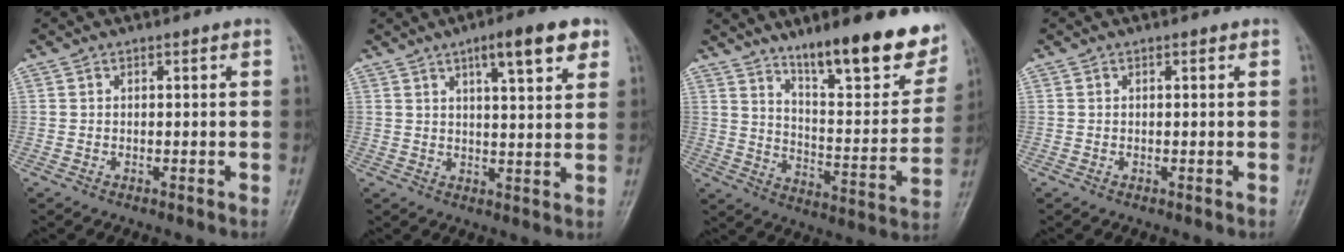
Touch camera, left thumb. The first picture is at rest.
{"total": 9.1, "force": [5.0, 2.3, 7.2], "torque": [-0.090, -0.019, 0.069]}
{"total": 20.7, "force": [14.0, 5.2, 14.3], "torque": [-0.164, -0.080, 0.218]}
{"total": 0.0}